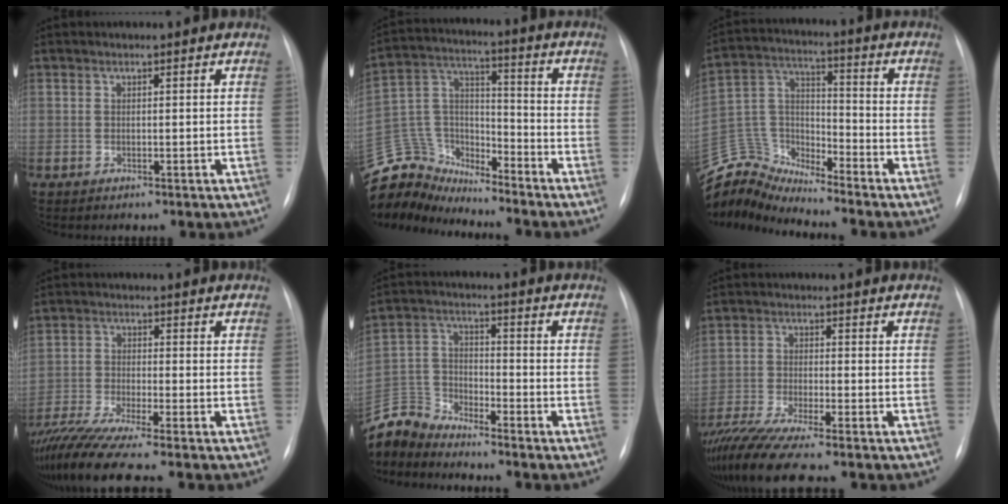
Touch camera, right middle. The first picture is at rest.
{"total": 12.5, "force": [-12.2, 2.6, 0.1], "torque": [-0.013, 0.062, -0.237]}
{"total": 10.4, "force": [-10.4, 0.4, -0.5], "torque": [0.004, 0.052, -0.206]}
{"total": 11.1, "force": [-9.1, -0.8, 6.2], "torque": [-0.114, -0.030, -0.154]}
{"total": 7.7, "force": [-7.7, 0.6, -0.1], "torque": [-0.010, 0.006, -0.155]}
{"total": 11.3, "force": [-9.3, 0.1, 6.4], "torque": [-0.119, -0.029, -0.158]}